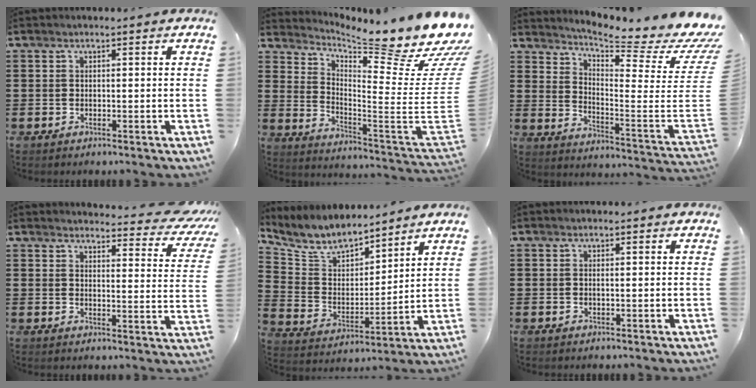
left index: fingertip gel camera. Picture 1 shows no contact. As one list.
[{"total": 12.1, "force": [10.4, 0.8, 6.0], "torque": [-0.102, -0.103, 0.165]}, {"total": 6.7, "force": [5.9, -0.8, 3.0], "torque": [-0.067, -0.074, 0.089]}, {"total": 4.4, "force": [4.1, 0.4, 1.5], "torque": [-0.032, -0.031, 0.067]}, {"total": 7.9, "force": [7.1, 2.6, 2.0], "torque": [-0.080, -0.042, 0.128]}, {"total": 0.0}]